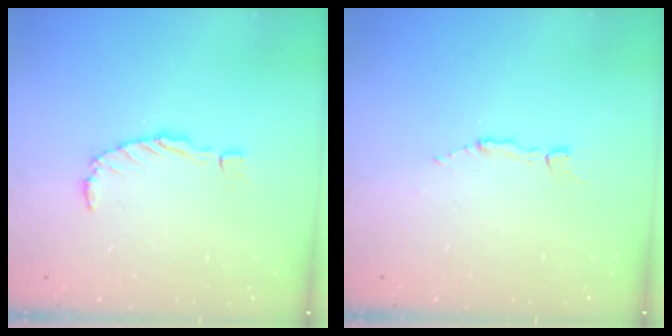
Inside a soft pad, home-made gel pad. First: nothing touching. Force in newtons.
{"total": 2.8, "press": 2.8, "slide": 0.4}